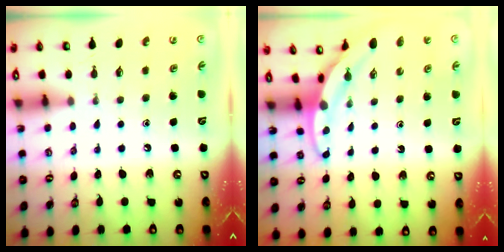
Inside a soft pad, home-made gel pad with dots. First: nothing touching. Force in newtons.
{"total": 4.0, "press": 4.0, "slide": 0.2}